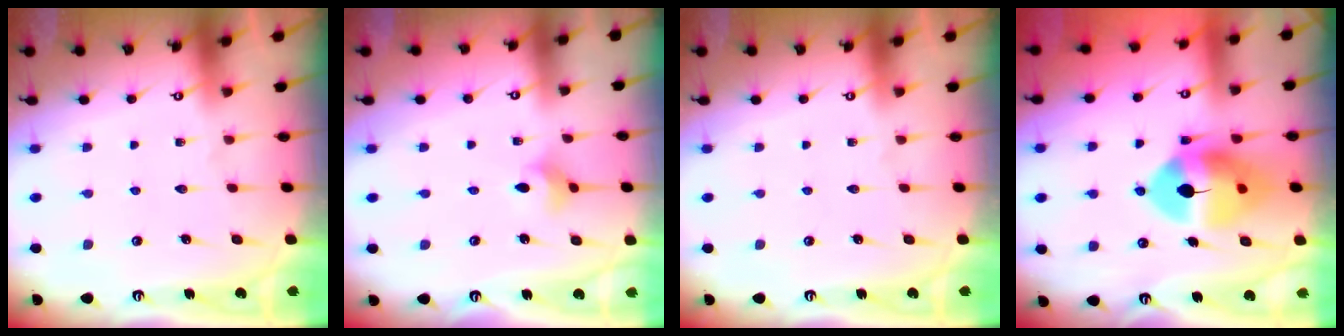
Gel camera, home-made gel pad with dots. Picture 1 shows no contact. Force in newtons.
{"total": 4.0, "press": 4.0, "slide": 0.8}
{"total": 0.0}
{"total": 12.3, "press": 12.1, "slide": 1.8}